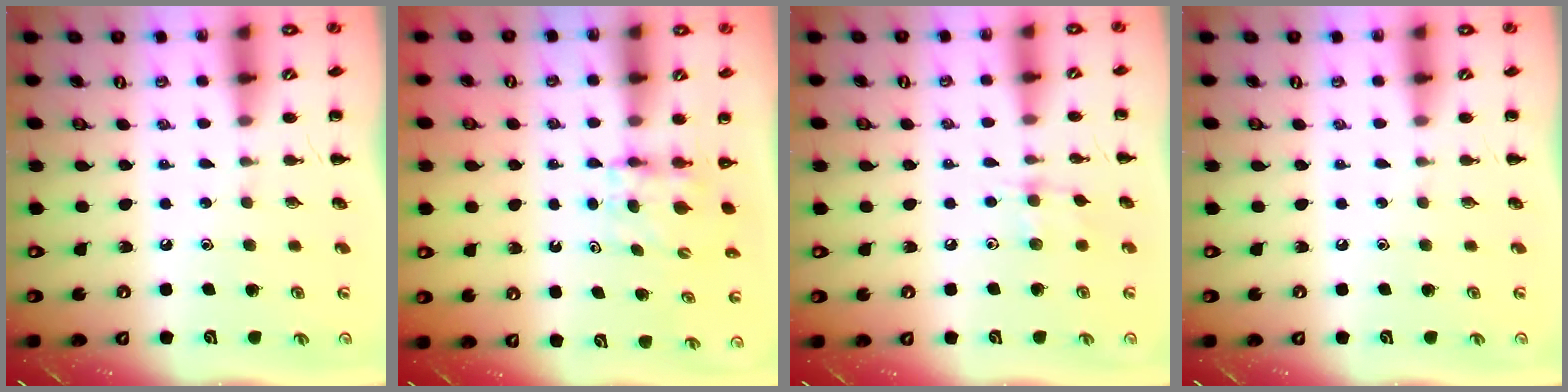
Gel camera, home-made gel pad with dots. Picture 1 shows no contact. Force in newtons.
{"total": 5.3, "press": 5.3, "slide": 0.3}
{"total": 6.4, "press": 6.4, "slide": 1.0}
{"total": 0.0}